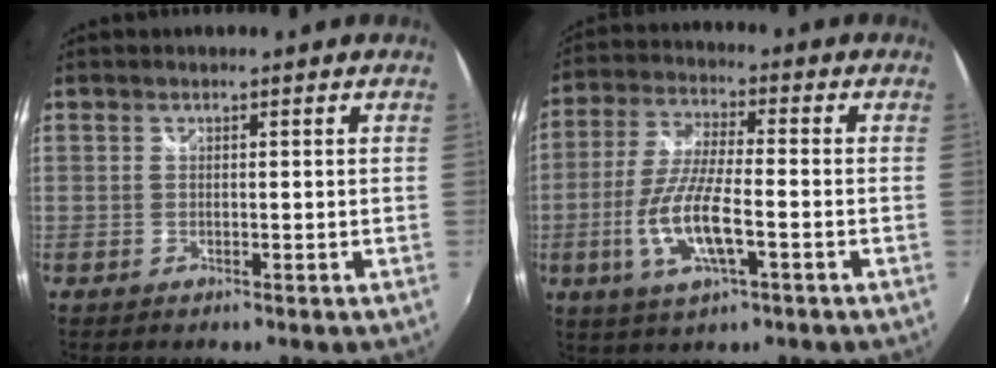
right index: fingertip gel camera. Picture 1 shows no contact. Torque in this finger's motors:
{"motor_torque": [0.45, -0.32, 0.38, 0.19]}